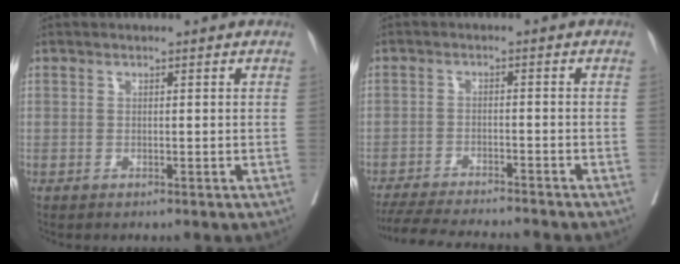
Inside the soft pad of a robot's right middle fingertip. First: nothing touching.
{"total": 12.7, "force": [-11.7, 0.6, 4.8], "torque": [-0.067, -0.016, -0.174]}